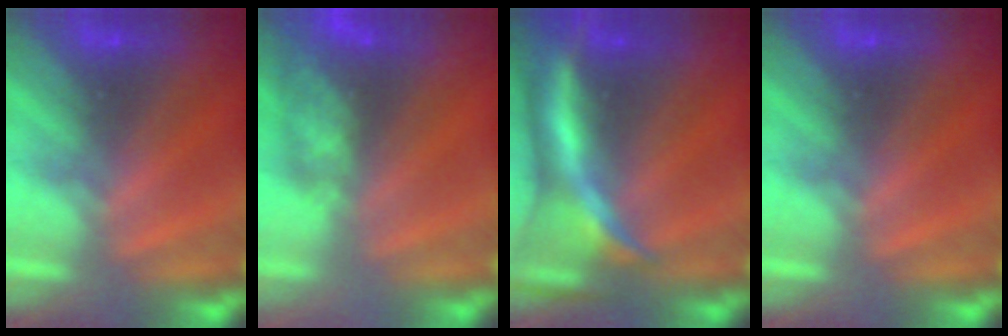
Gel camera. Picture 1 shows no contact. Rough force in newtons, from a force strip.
{"total": 9.8}
{"total": 7.6}
{"total": 0.0}